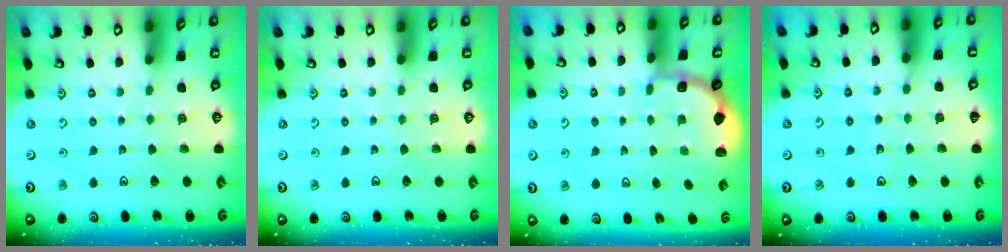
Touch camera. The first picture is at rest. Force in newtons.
{"total": 0.0}
{"total": 1.9, "press": 1.8, "slide": 0.7}
{"total": 3.4, "press": 3.4, "slide": 0.3}